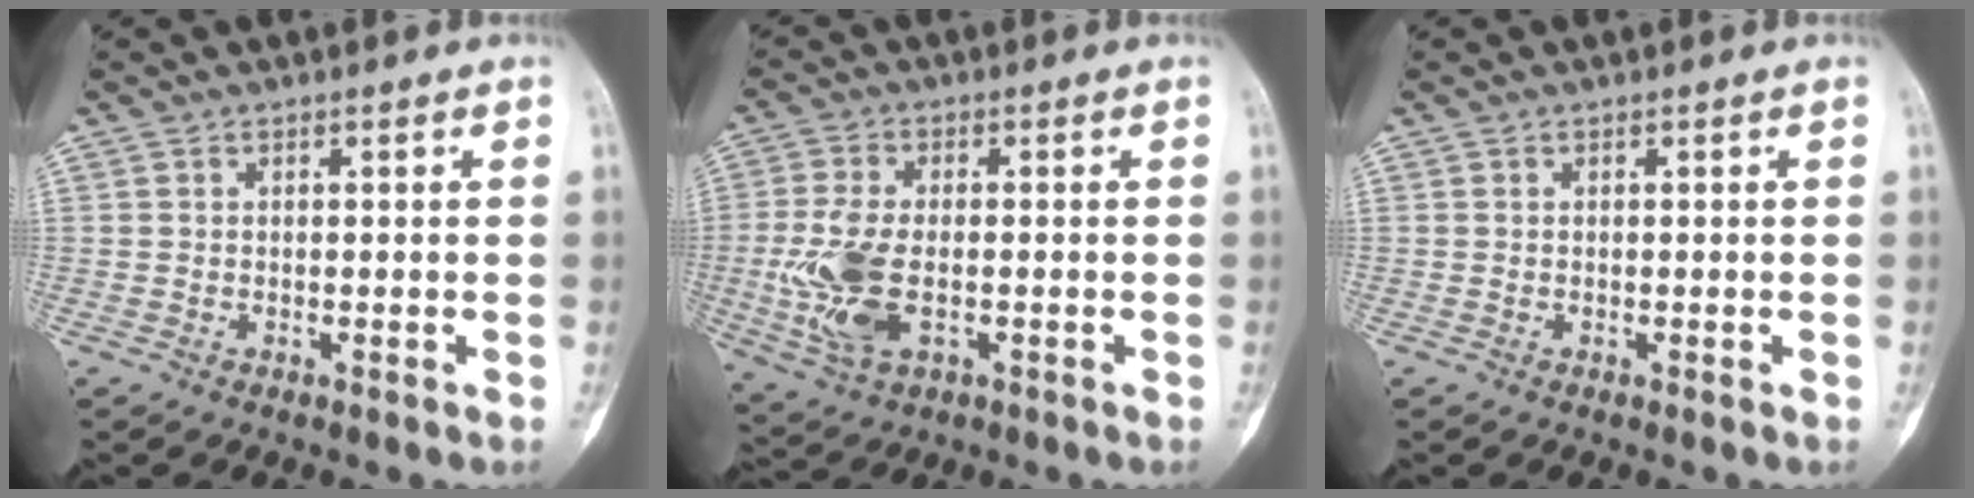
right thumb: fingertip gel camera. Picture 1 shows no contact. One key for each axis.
{"total": 10.7, "fx": -1.8, "fy": 5.7, "fz": 8.9, "tx": -0.199, "ty": -0.003, "tz": -0.029}
{"total": 0.0}